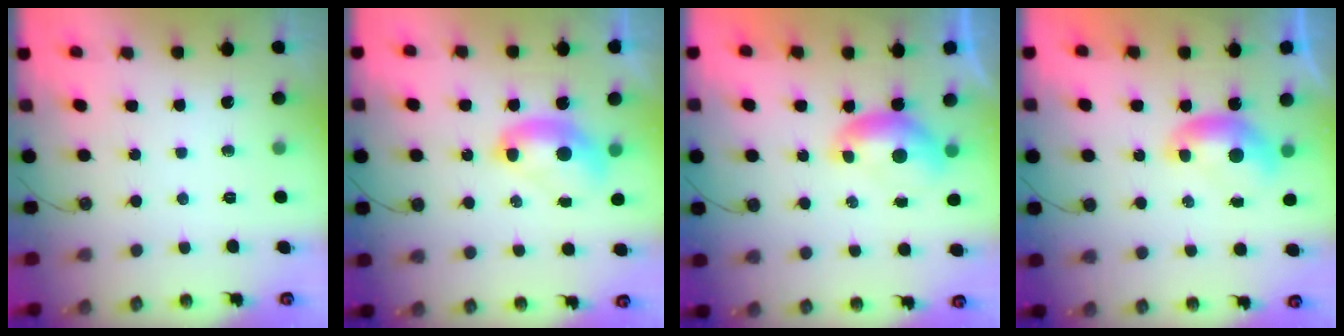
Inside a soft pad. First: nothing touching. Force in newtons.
{"total": 2.5, "press": 2.5, "slide": 0.1}
{"total": 0.0}
{"total": 0.0}